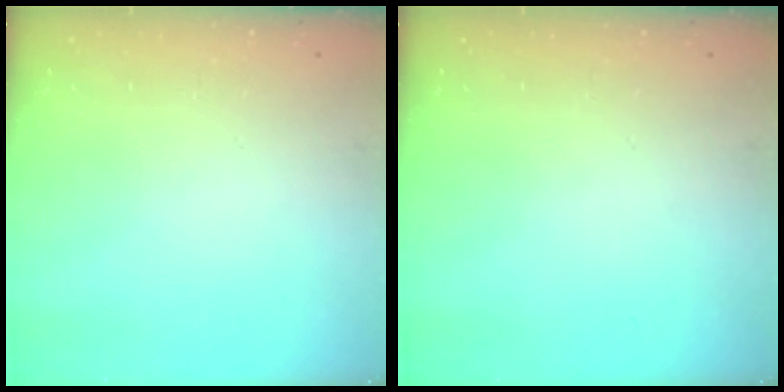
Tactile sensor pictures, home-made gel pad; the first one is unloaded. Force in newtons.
{"total": 0.0}